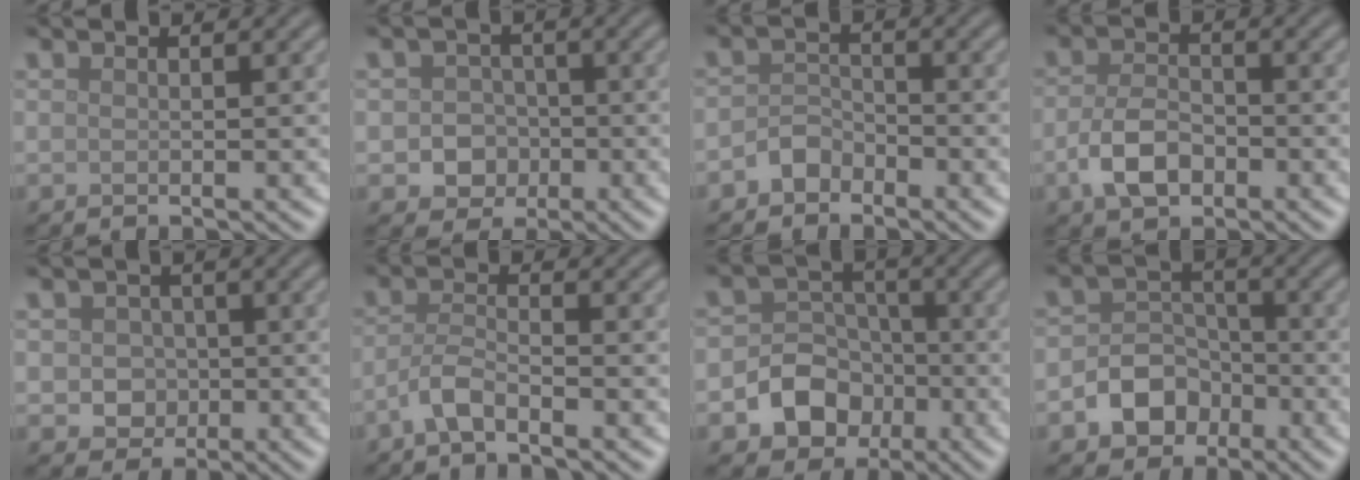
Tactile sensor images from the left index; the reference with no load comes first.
{"total": 3.4, "force": [-0.8, 3.1, 1.4], "torque": [0.004, -0.002, -0.026]}
{"total": 2.1, "force": [-1.5, 1.3, 0.6], "torque": [-0.007, 0.011, -0.031]}
{"total": 4.2, "force": [-1.7, 2.5, 2.9], "torque": [-0.060, -0.001, -0.037]}
{"total": 2.6, "force": [-0.2, 2.4, 1.1], "torque": [-0.005, -0.003, -0.006]}
{"total": 2.6, "force": [-1.6, 0.7, 1.9], "torque": [-0.042, 0.003, -0.042]}
{"total": 5.7, "force": [-2.1, 4.7, 2.4], "torque": [-0.014, 0.001, -0.054]}
{"total": 4.6, "force": [-2.1, 3.6, 2.0], "torque": [-0.021, 0.002, -0.042]}